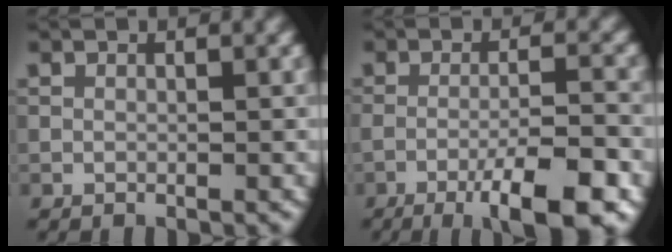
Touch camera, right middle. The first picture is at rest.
{"total": 7.1, "force": [-3.6, 1.3, 5.9], "torque": [-0.090, 0.004, -0.060]}